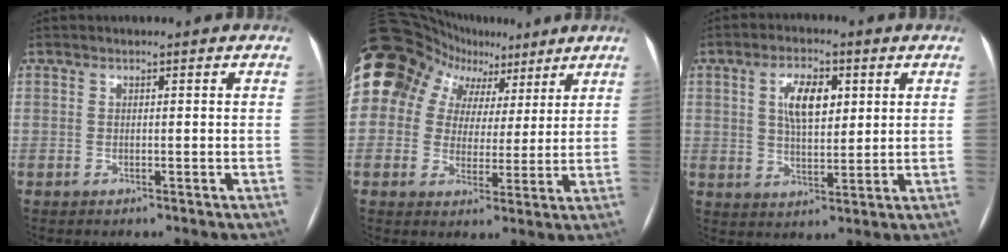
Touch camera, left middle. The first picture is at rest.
{"total": 17.8, "force": [9.8, 13.4, 6.3], "torque": [-0.140, 0.082, 0.162]}
{"total": 7.2, "force": [2.4, 3.1, 6.0], "torque": [-0.114, 0.010, 0.045]}